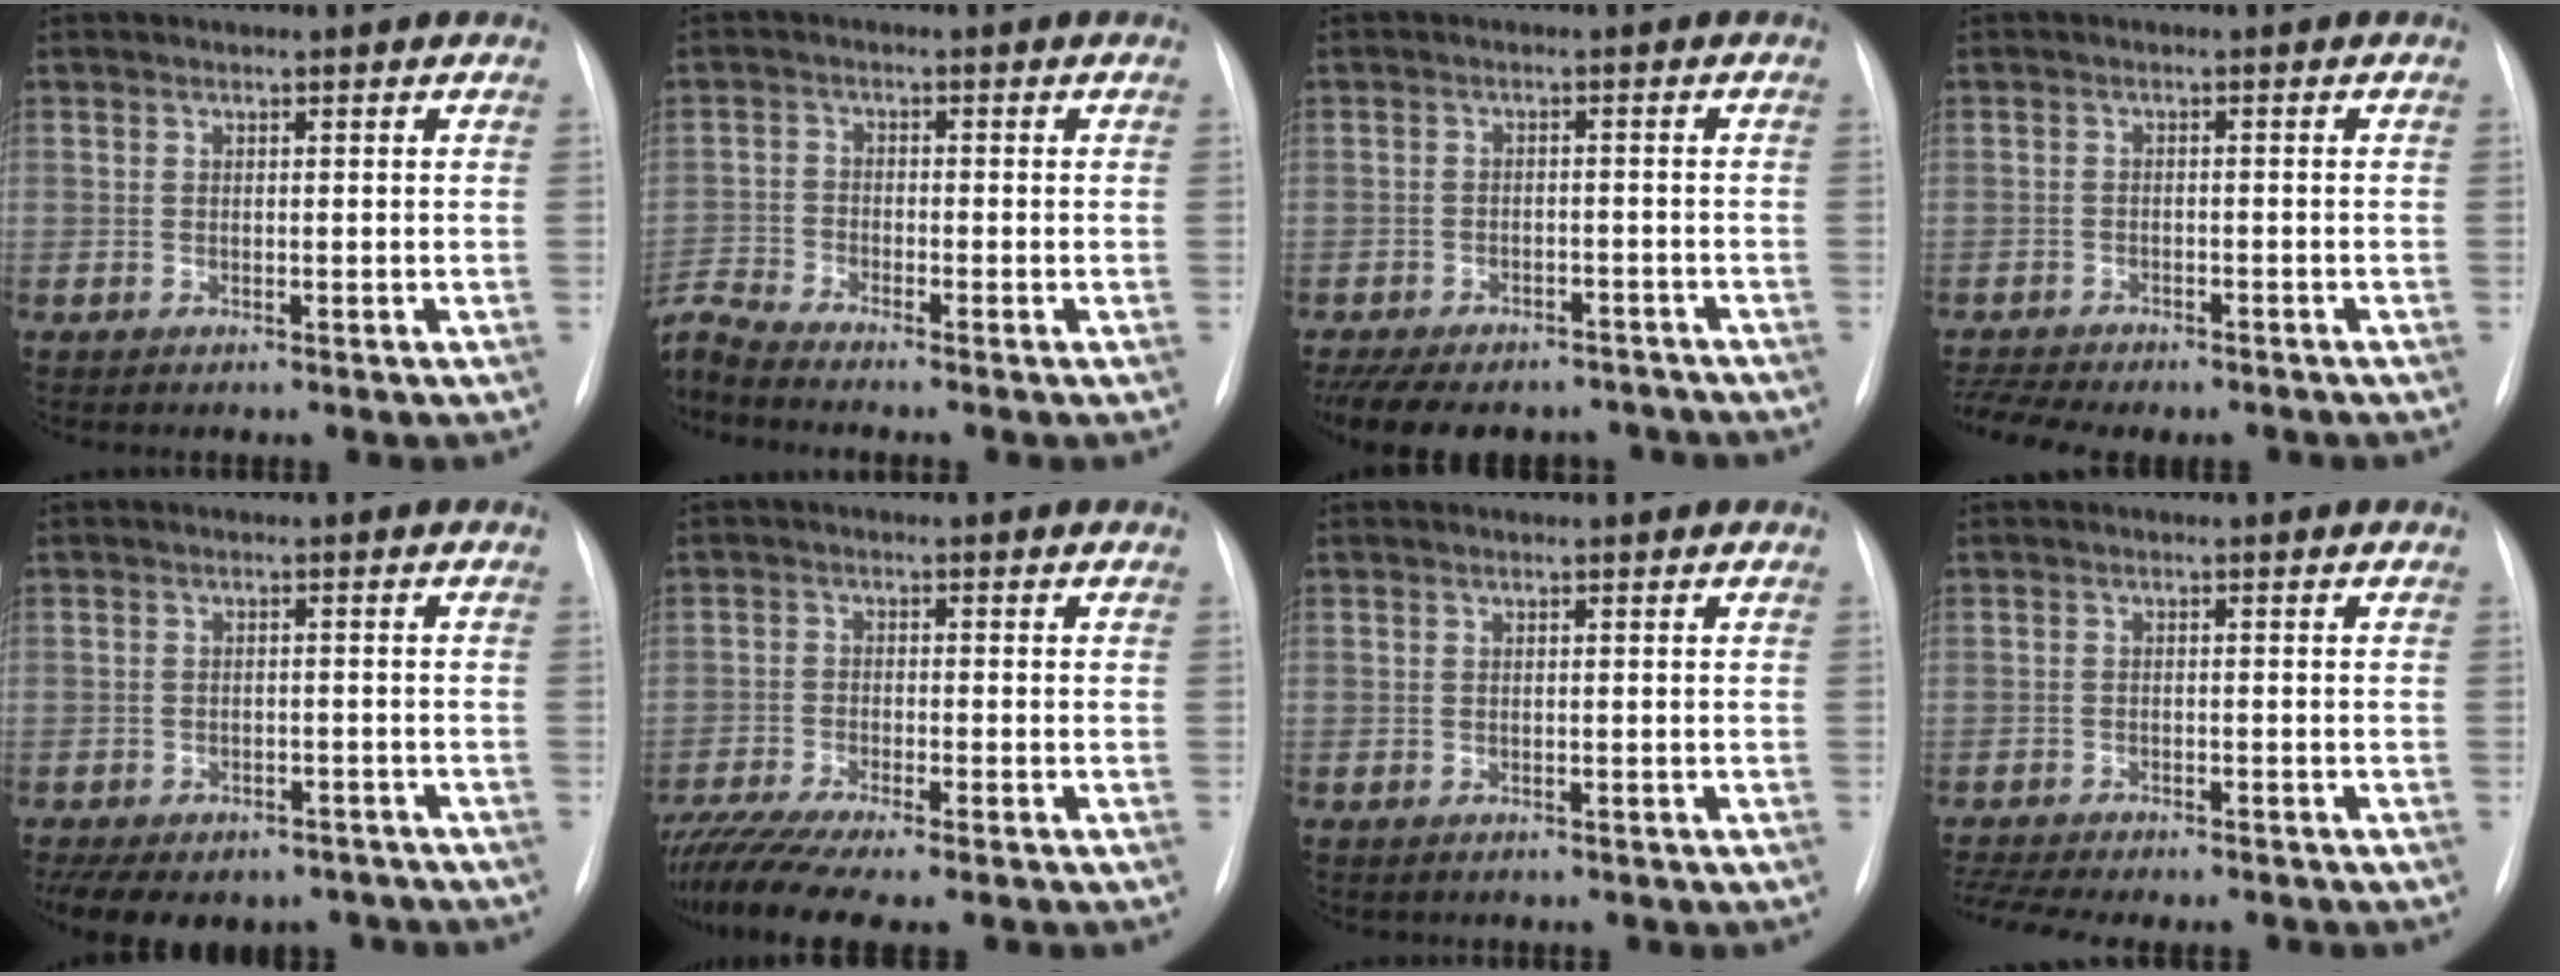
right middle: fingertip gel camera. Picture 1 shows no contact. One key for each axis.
{"total": 5.6, "fx": -5.4, "fy": -1.4, "fz": 0.7, "tx": -0.025, "ty": -0.002, "tz": -0.106}
{"total": 16.6, "fx": -13.6, "fy": 7.5, "fz": 5.9, "tx": -0.151, "ty": 0.000, "tz": -0.173}
{"total": 9.0, "fx": -8.0, "fy": 2.4, "fz": 3.5, "tx": -0.056, "ty": 0.005, "tz": -0.111}
{"total": 15.1, "fx": -11.6, "fy": 8.0, "fz": 5.6, "tx": -0.130, "ty": 0.006, "tz": -0.137}
{"total": 10.1, "fx": -8.6, "fy": 0.4, "fz": 5.3, "tx": -0.090, "ty": -0.016, "tz": -0.139}
{"total": 0.7, "fx": -0.6, "fy": 0.5, "fz": 0.1, "tx": -0.010, "ty": 0.001, "tz": -0.006}
{"total": 11.9, "fx": -10.5, "fy": 2.7, "fz": 4.9, "tx": -0.087, "ty": -0.003, "tz": -0.141}